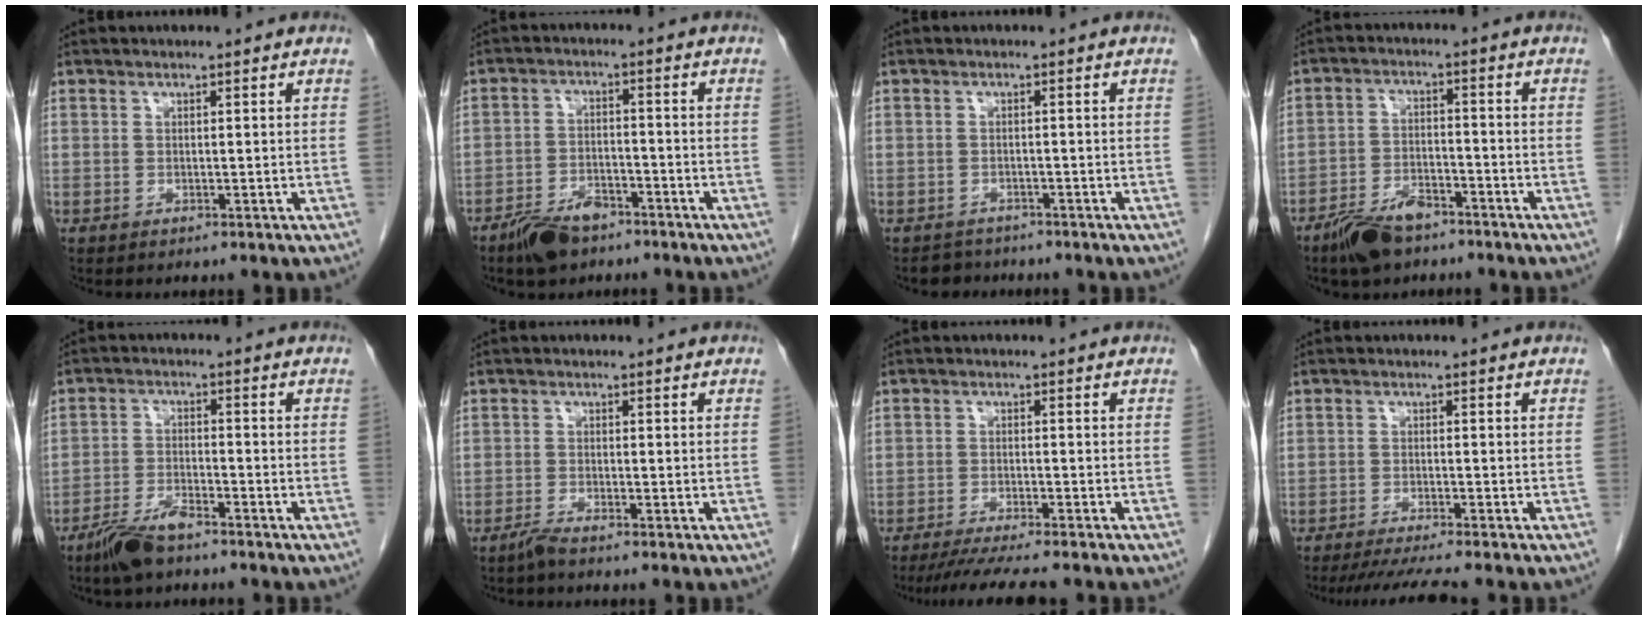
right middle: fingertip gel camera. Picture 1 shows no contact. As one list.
[{"total": 5.9, "force": [-4.5, 2.1, 3.1], "torque": [-0.065, -0.003, -0.080]}, {"total": 2.5, "force": [-2.2, 1.1, -0.5], "torque": [0.001, -0.001, -0.036]}, {"total": 7.0, "force": [-5.2, 2.8, 3.7], "torque": [-0.077, -0.004, -0.092]}, {"total": 5.7, "force": [-4.6, 1.1, 3.2], "torque": [-0.072, -0.009, -0.089]}, {"total": 1.7, "force": [-1.5, -0.3, 0.8], "torque": [-0.022, -0.003, -0.033]}, {"total": 9.3, "force": [-8.0, 0.0, 4.6], "torque": [-0.061, -0.022, -0.125]}, {"total": 7.7, "force": [-6.8, -0.8, 3.6], "torque": [-0.047, -0.022, -0.108]}]